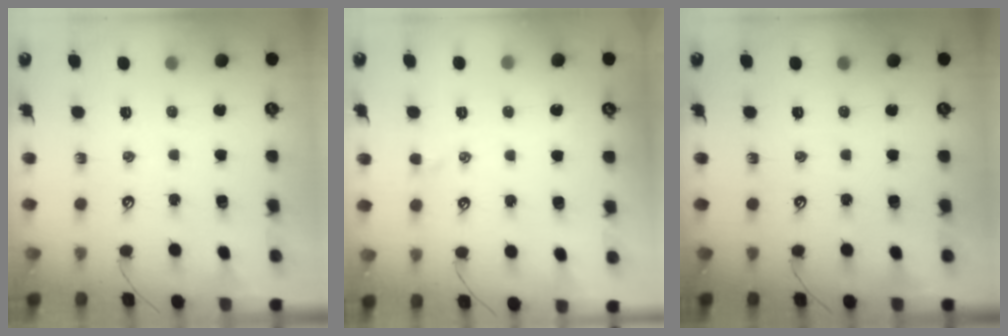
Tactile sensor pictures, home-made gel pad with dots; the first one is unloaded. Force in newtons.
{"total": 0.7, "press": 0.4, "slide": 0.5}
{"total": 0.0}